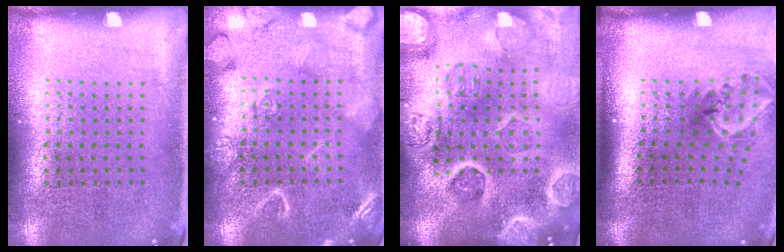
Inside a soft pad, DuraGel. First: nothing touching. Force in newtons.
{"total": 3.6, "press": 3.6, "slide": 0.5}
{"total": 4.9, "press": 4.2, "slide": 2.4}
{"total": 2.1, "press": 1.3, "slide": 1.6}